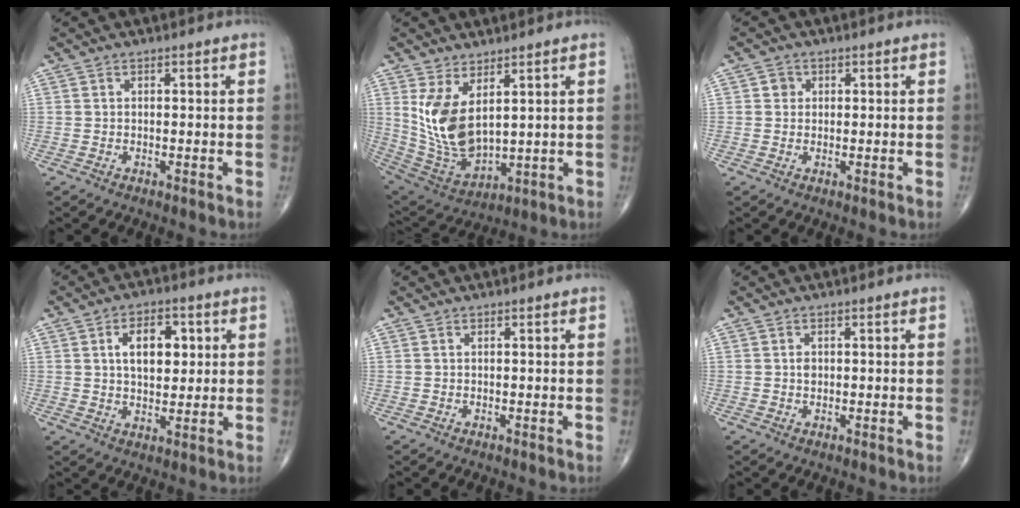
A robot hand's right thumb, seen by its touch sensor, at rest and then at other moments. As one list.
[{"total": 12.6, "force": [3.8, 6.2, 10.3], "torque": [-0.197, -0.031, 0.099]}, {"total": 1.7, "force": [0.4, 1.6, 0.5], "torque": [0.001, 0.001, 0.003]}, {"total": 9.1, "force": [2.3, 5.4, 6.9], "torque": [-0.082, -0.003, 0.039]}, {"total": 0.0}, {"total": 1.2, "force": [0.1, 0.9, 0.8], "torque": [-0.010, 0.001, 0.003]}]